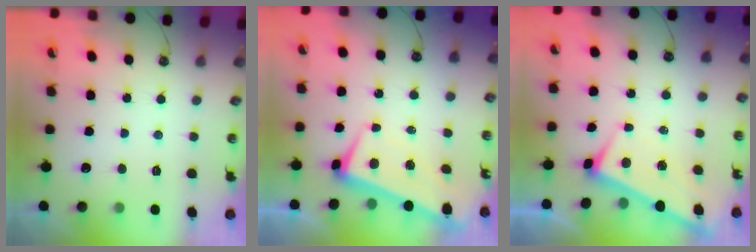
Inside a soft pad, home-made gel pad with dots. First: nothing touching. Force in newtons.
{"total": 2.2, "press": 1.4, "slide": 1.7}
{"total": 2.6, "press": 2.6, "slide": 0.2}